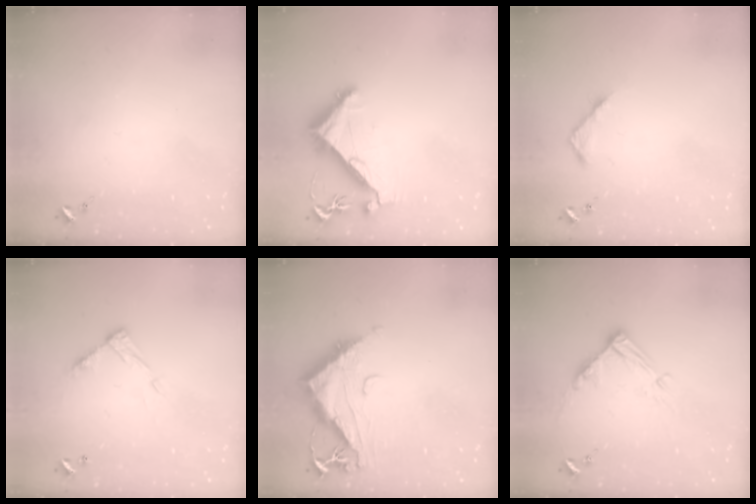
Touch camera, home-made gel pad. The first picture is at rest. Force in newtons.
{"total": 7.1, "press": 7.1, "slide": 1.1}
{"total": 4.6, "press": 4.6, "slide": 0.5}
{"total": 9.4, "press": 9.4, "slide": 0.1}
{"total": 13.4, "press": 13.4, "slide": 1.2}
{"total": 10.5, "press": 10.4, "slide": 1.2}